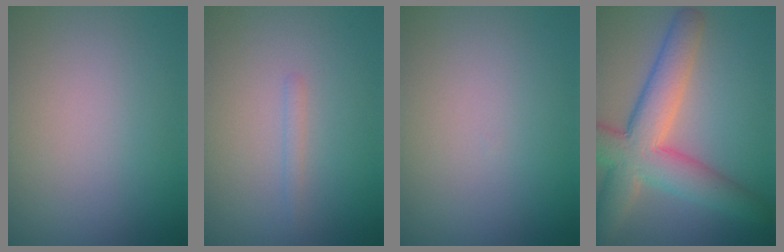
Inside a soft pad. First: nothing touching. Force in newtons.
{"total": 0.7, "press": 0.7, "slide": 0.1}
{"total": 0.0}
{"total": 8.1, "press": 8.1, "slide": 0.4}